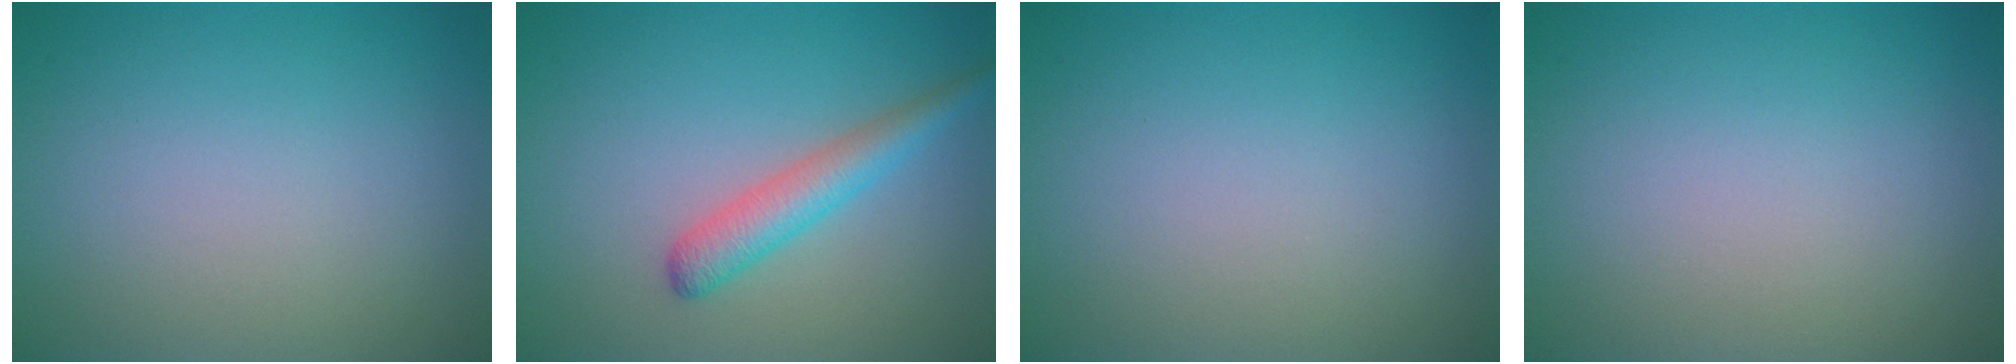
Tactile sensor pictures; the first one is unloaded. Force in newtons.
{"total": 3.1, "press": 3.1, "slide": 0.1}
{"total": 0.0}
{"total": 0.0}